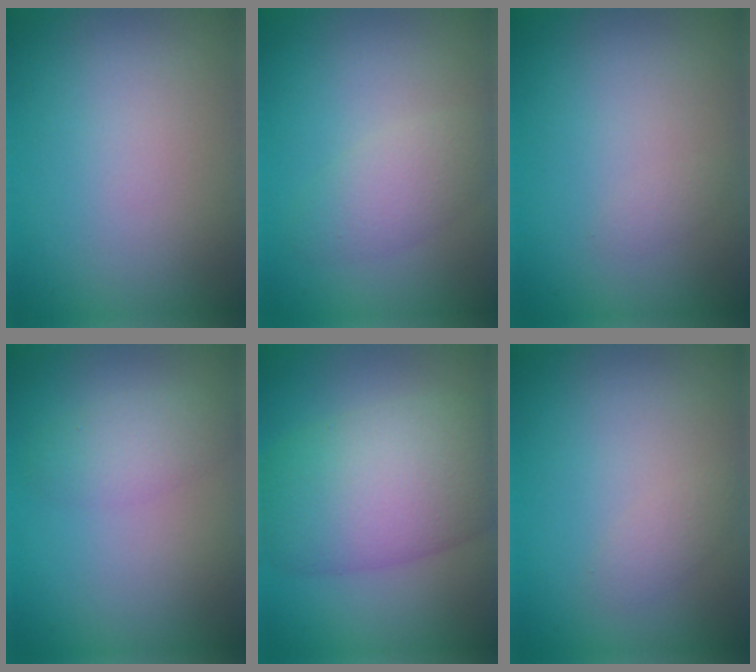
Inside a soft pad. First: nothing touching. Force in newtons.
{"total": 2.7, "press": 2.7, "slide": 0.1}
{"total": 0.6, "press": 0.6, "slide": 0.0}
{"total": 2.2, "press": 2.2, "slide": 0.1}
{"total": 10.1, "press": 10.1, "slide": 0.2}
{"total": 1.2, "press": 1.2, "slide": 0.0}